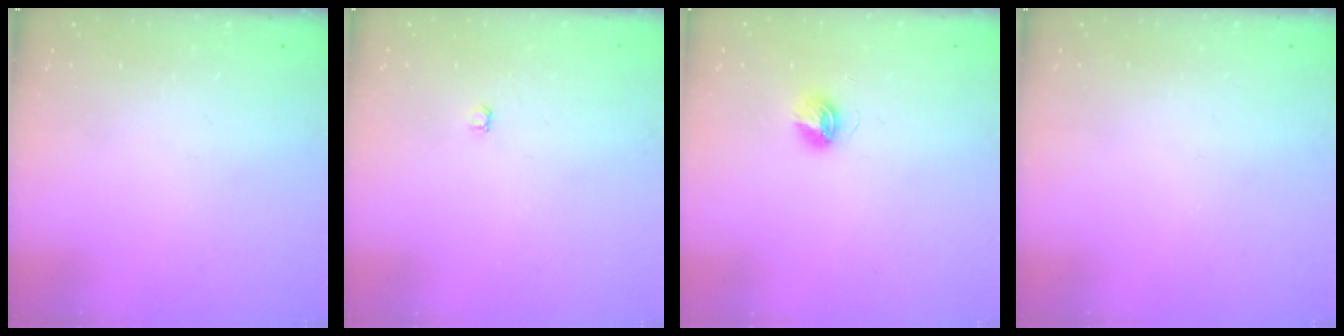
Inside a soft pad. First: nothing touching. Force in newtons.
{"total": 3.0, "press": 3.0, "slide": 0.4}
{"total": 5.6, "press": 5.6, "slide": 0.5}
{"total": 0.0}